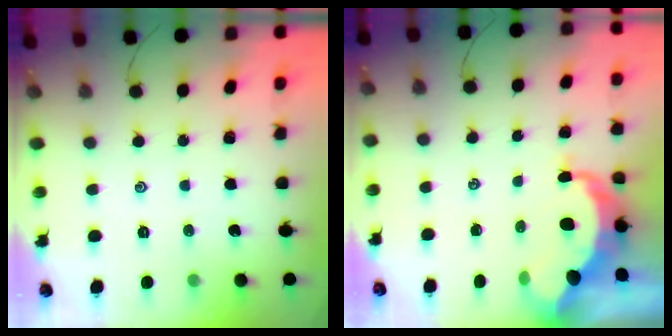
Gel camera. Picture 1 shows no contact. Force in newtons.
{"total": 8.5, "press": 8.5, "slide": 0.6}